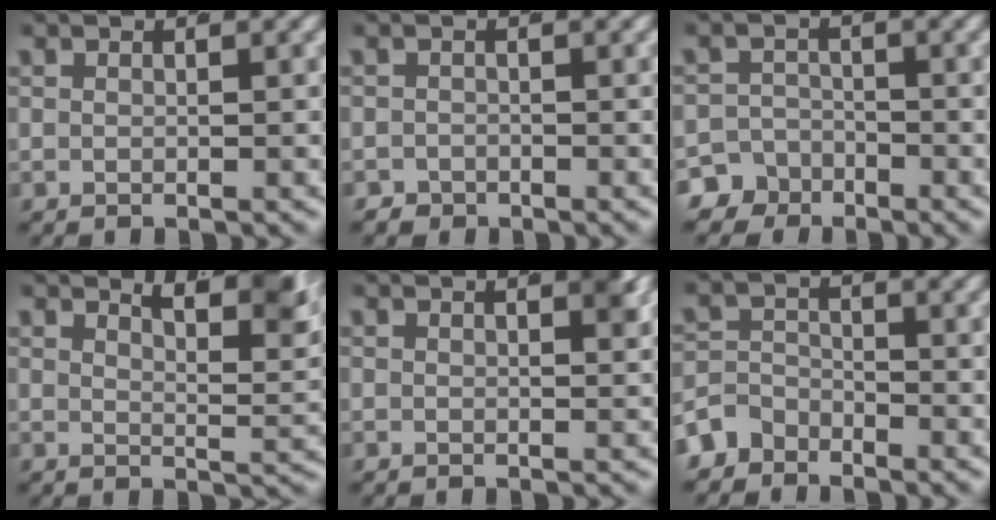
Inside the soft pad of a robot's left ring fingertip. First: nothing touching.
{"total": 1.6, "force": [-1.4, 0.8, -0.3], "torque": [0.005, -0.019, -0.017]}
{"total": 5.4, "force": [-3.8, 3.7, 0.6], "torque": [-0.005, -0.022, -0.067]}
{"total": 6.0, "force": [3.6, 1.1, 4.8], "torque": [-0.052, -0.012, 0.063]}
{"total": 1.6, "force": [0.9, -0.1, 1.4], "torque": [-0.010, -0.002, 0.015]}
{"total": 3.9, "force": [-2.9, 2.5, 0.7], "torque": [-0.017, -0.019, -0.045]}